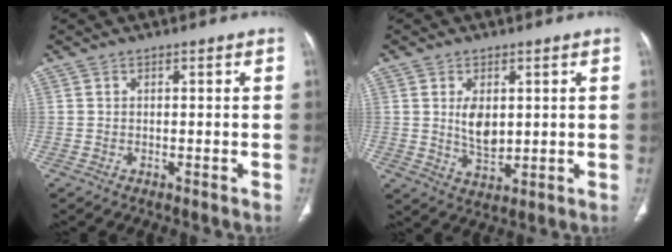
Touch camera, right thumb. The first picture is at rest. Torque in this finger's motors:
{"motor_torque": [1.30, 1.27, 0.80, -0.58, 0.04]}